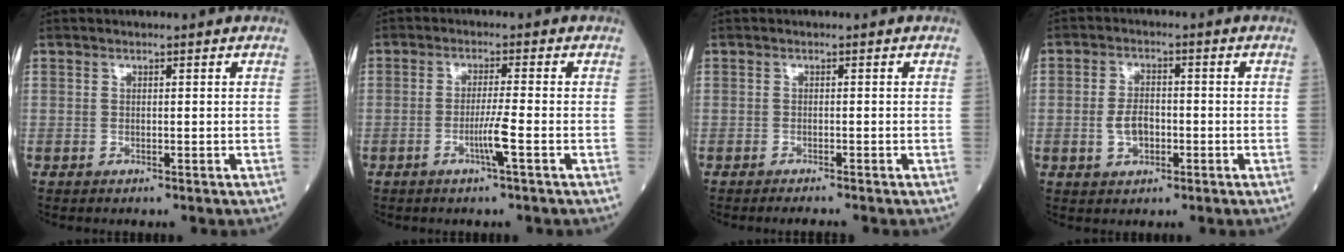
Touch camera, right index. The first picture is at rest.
{"total": 3.6, "force": [-1.4, -0.8, 3.2], "torque": [-0.062, -0.006, -0.030]}
{"total": 1.8, "force": [-1.7, -0.3, 0.7], "torque": [-0.010, -0.003, -0.025]}
{"total": 4.2, "force": [-1.1, 2.5, 3.3], "torque": [-0.064, 0.003, -0.020]}